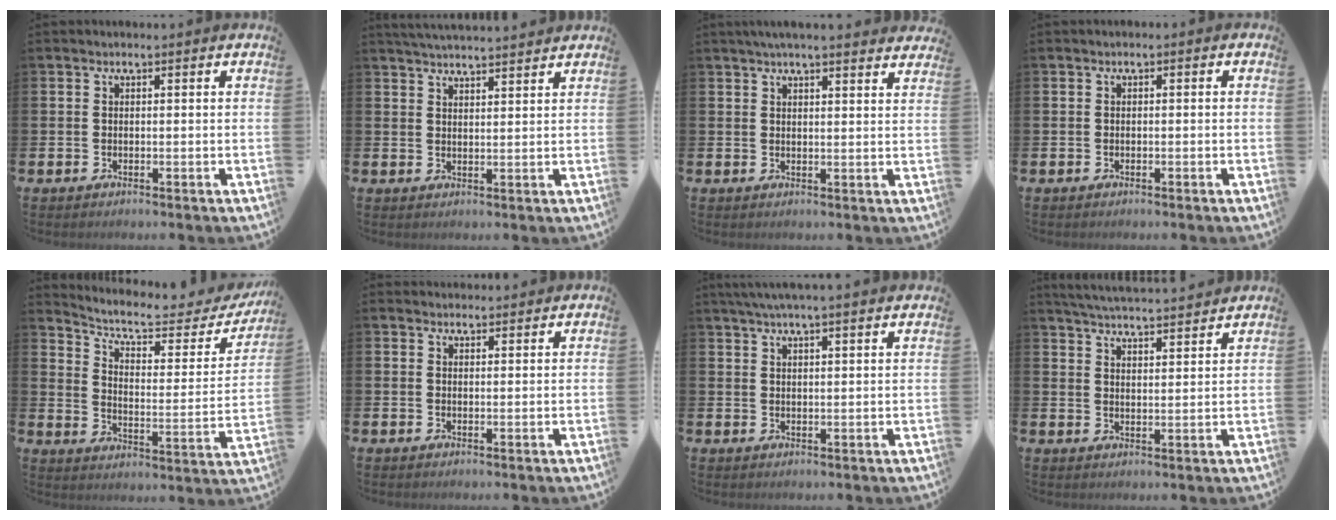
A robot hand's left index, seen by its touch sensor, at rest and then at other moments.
{"total": 3.6, "force": [3.6, -0.1, 0.3], "torque": [-0.008, -0.016, 0.065]}
{"total": 3.7, "force": [3.6, -0.1, 1.0], "torque": [-0.025, -0.011, 0.065]}
{"total": 0.6, "force": [-0.5, 0.3, 0.1], "torque": [-0.001, 0.000, -0.011]}
{"total": 7.2, "force": [6.1, 2.2, 3.1], "torque": [-0.079, -0.042, 0.098]}
{"total": 1.8, "force": [1.7, 0.5, -0.1], "torque": [0.007, -0.006, 0.030]}
{"total": 4.0, "force": [3.7, -0.4, 1.5], "torque": [-0.044, -0.003, 0.069]}
{"total": 5.0, "force": [5.0, 0.0, 0.6], "torque": [-0.027, -0.031, 0.089]}